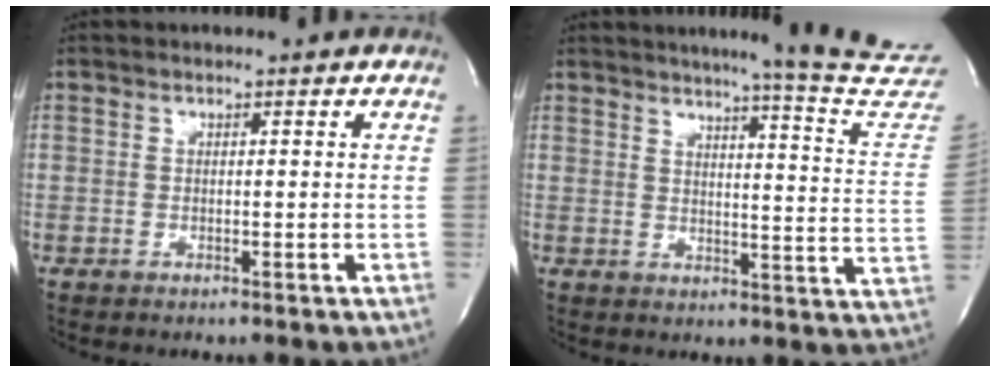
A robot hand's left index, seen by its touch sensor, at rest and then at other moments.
{"total": 18.0, "force": [16.7, -2.0, 6.5], "torque": [-0.089, -0.130, 0.180]}